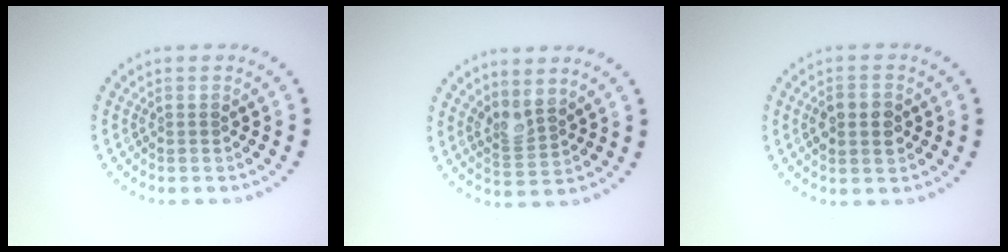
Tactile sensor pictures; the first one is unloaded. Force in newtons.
{"total": 2.1, "press": 1.6, "slide": 1.3}
{"total": 3.1, "press": 3.1, "slide": 0.1}